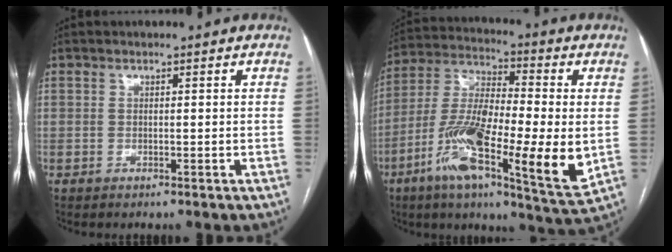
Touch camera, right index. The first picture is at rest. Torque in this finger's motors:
{"motor_torque": [1.42, -0.72, 0.61, 0.21]}